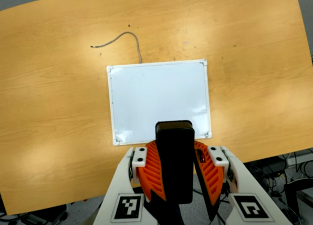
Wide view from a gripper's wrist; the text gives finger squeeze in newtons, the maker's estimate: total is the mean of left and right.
{"total": 10.6, "left": 10.4, "right": 10.9}